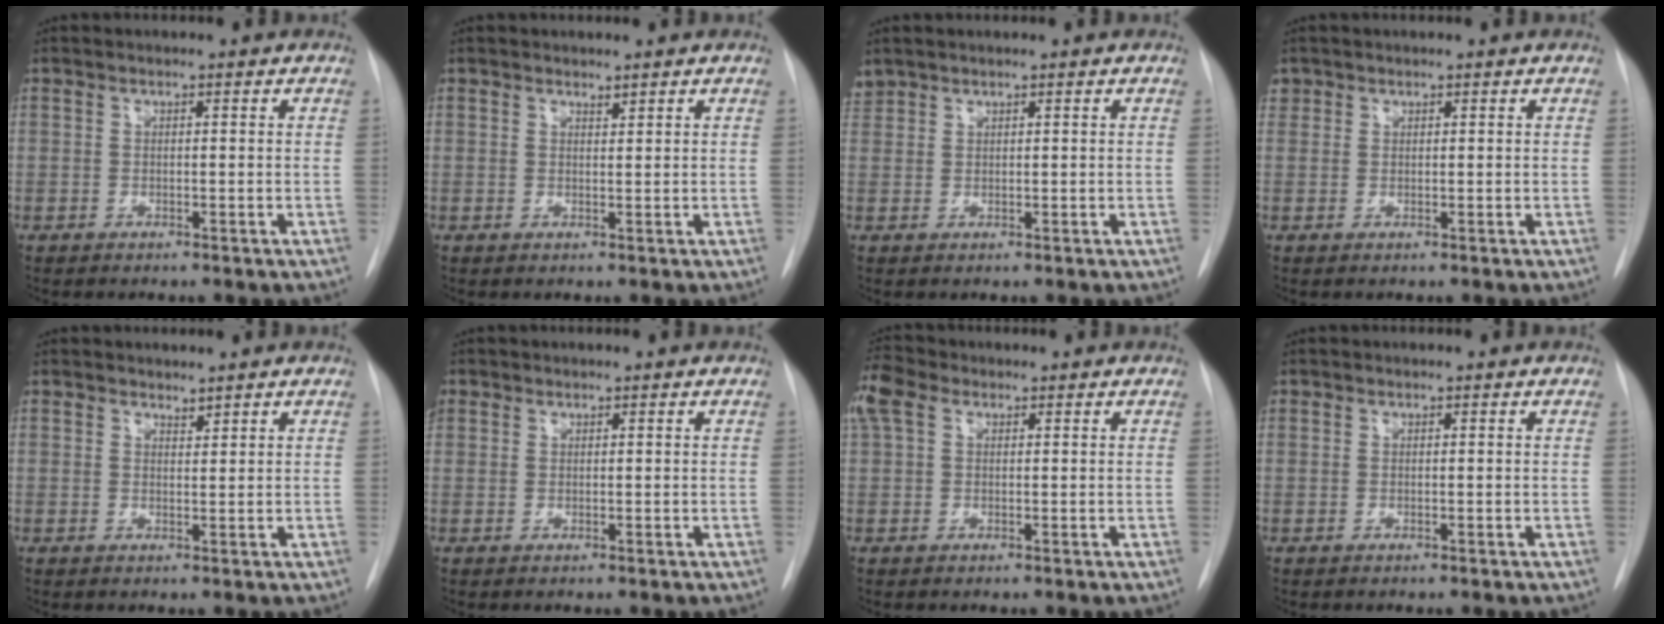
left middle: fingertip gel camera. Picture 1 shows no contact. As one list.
[{"total": 0.8, "force": [0.7, 0.1, 0.2], "torque": [-0.006, -0.004, 0.012]}, {"total": 1.6, "force": [1.4, 0.7, -0.1], "torque": [-0.003, 0.014, 0.032]}, {"total": 1.3, "force": [0.7, 1.1, 0.1], "torque": [0.010, 0.008, 0.010]}, {"total": 1.1, "force": [1.0, 0.2, 0.2], "torque": [-0.004, -0.003, 0.018]}, {"total": 1.4, "force": [0.7, 1.2, 0.1], "torque": [0.005, 0.010, 0.012]}, {"total": 4.8, "force": [2.3, 3.1, 2.9], "torque": [-0.085, 0.035, 0.047]}, {"total": 0.0}]